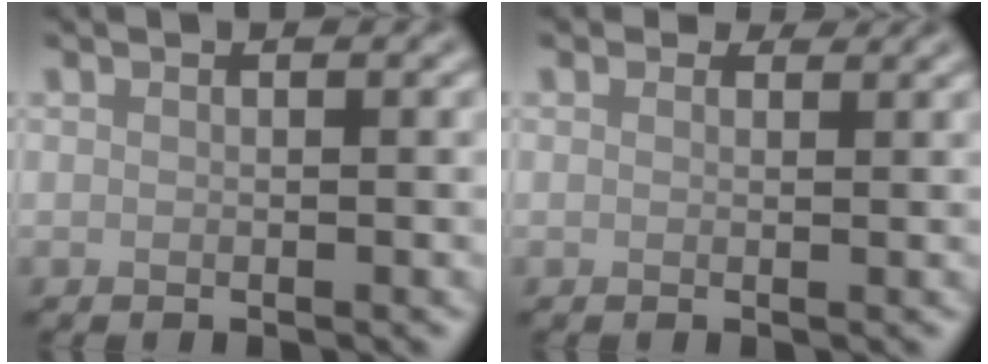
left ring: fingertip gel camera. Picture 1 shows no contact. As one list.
[{"total": 1.2, "force": [1.0, 0.7, 0.4], "torque": [-0.007, -0.005, 0.007]}]